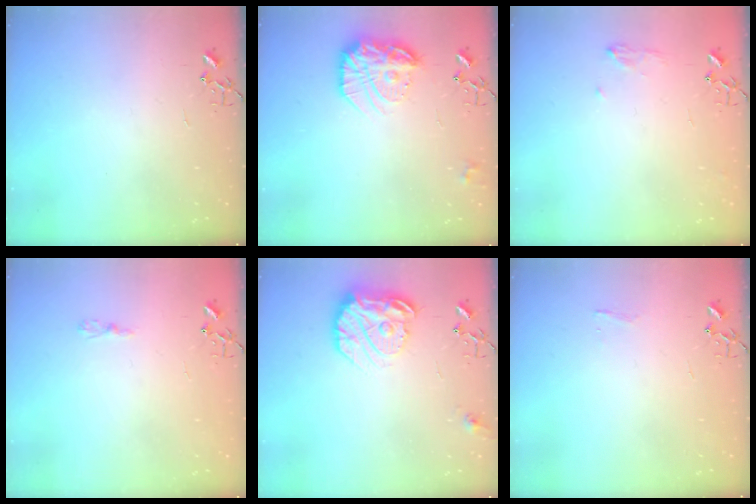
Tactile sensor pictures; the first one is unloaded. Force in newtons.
{"total": 17.5, "press": 17.5, "slide": 1.4}
{"total": 7.0, "press": 7.0, "slide": 0.8}
{"total": 3.6, "press": 3.6, "slide": 0.4}
{"total": 17.2, "press": 17.1, "slide": 1.7}
{"total": 3.4, "press": 3.4, "slide": 0.4}